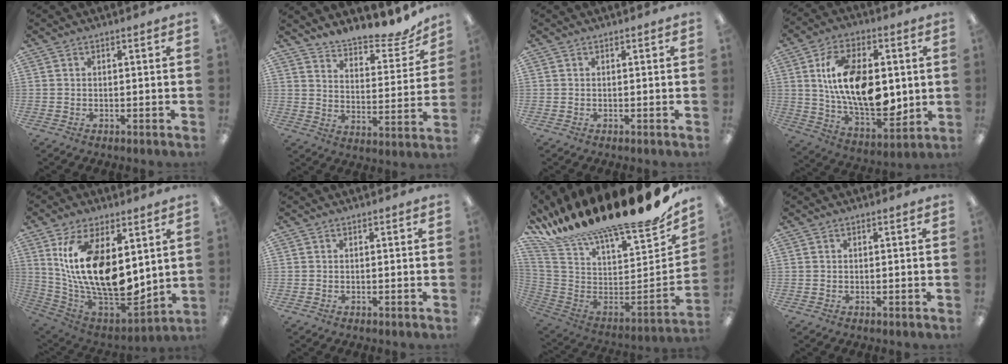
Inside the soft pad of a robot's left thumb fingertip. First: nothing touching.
{"total": 8.9, "force": [8.4, 2.2, 2.1], "torque": [-0.029, -0.078, 0.143]}
{"total": 0.0}
{"total": 19.0, "force": [2.5, 11.2, 15.1], "torque": [-0.277, 0.008, 0.047]}
{"total": 19.3, "force": [4.8, 10.2, 15.7], "torque": [-0.315, -0.044, 0.091]}
{"total": 0.0}
{"total": 21.2, "force": [14.7, 5.9, 14.1], "torque": [-0.195, -0.133, 0.251]}
{"total": 0.0}